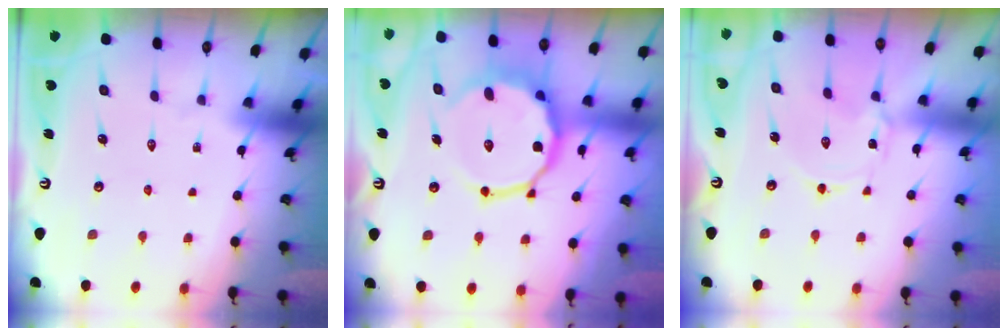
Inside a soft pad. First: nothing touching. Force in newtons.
{"total": 13.9, "press": 13.6, "slide": 2.9}
{"total": 0.9, "press": 0.9, "slide": 0.2}